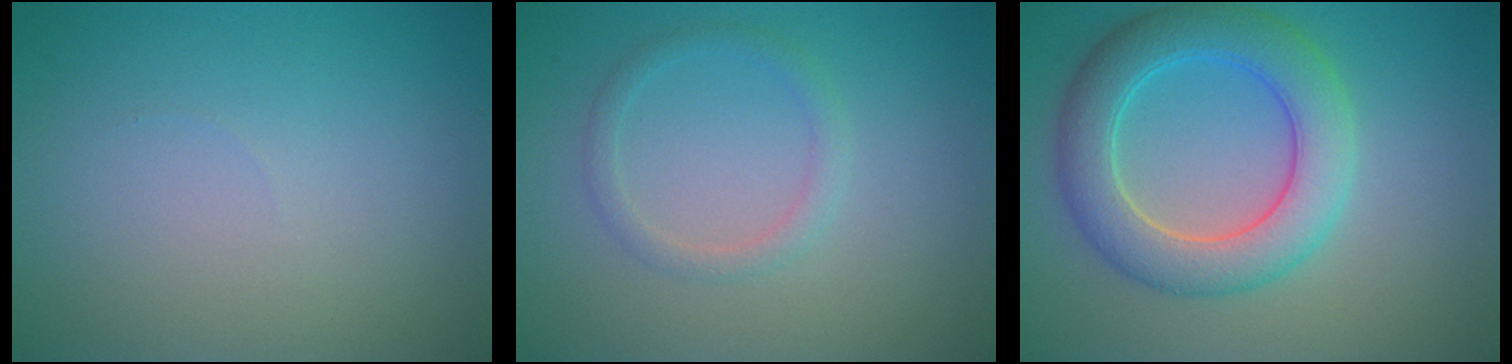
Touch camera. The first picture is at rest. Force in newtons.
{"total": 1.6, "press": 1.6, "slide": 0.1}
{"total": 6.3, "press": 6.3, "slide": 0.6}